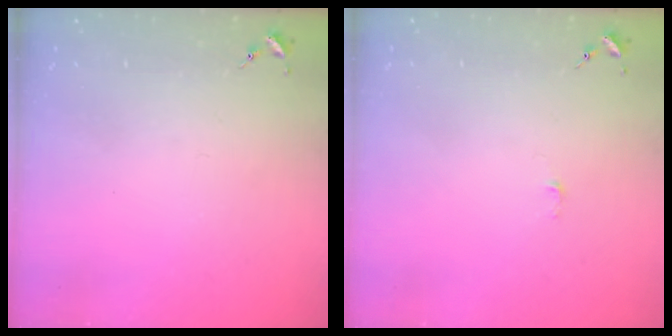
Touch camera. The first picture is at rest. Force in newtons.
{"total": 2.7, "press": 2.7, "slide": 0.3}